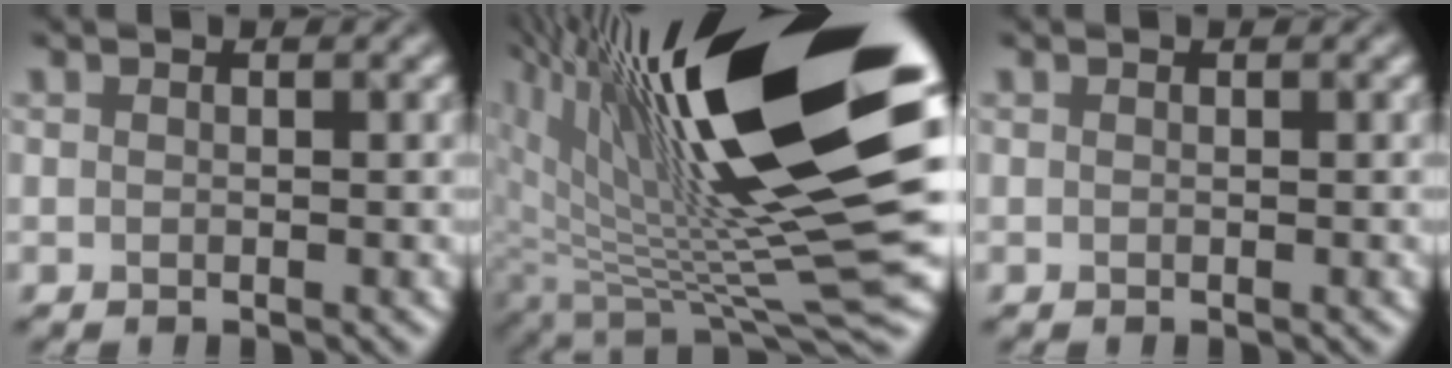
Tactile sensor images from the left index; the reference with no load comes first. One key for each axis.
{"total": 17.2, "fx": 5.8, "fy": 4.8, "fz": 15.4, "tx": -0.259, "ty": -0.005, "tz": 0.131}
{"total": 0.0}